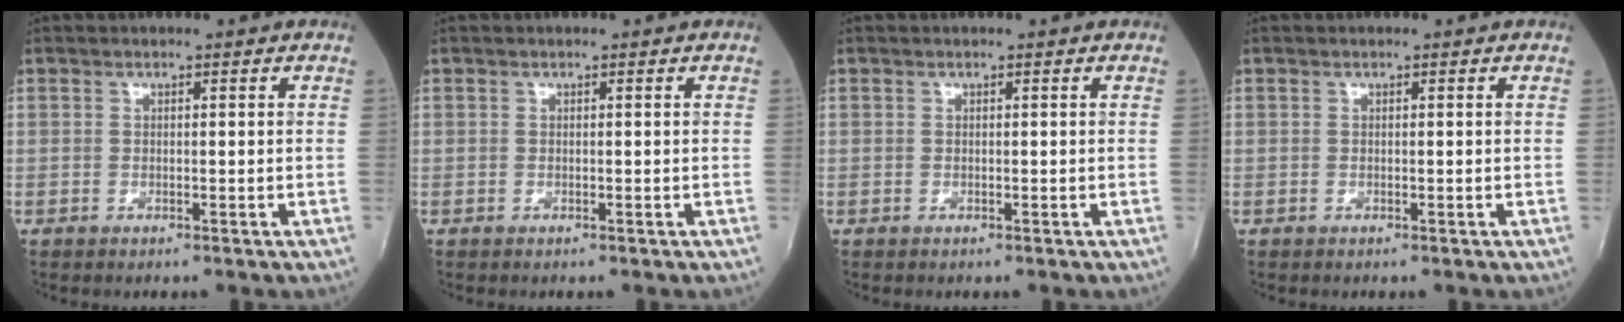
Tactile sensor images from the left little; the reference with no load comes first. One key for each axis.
{"total": 0.0}
{"total": 0.0}
{"total": 0.0}